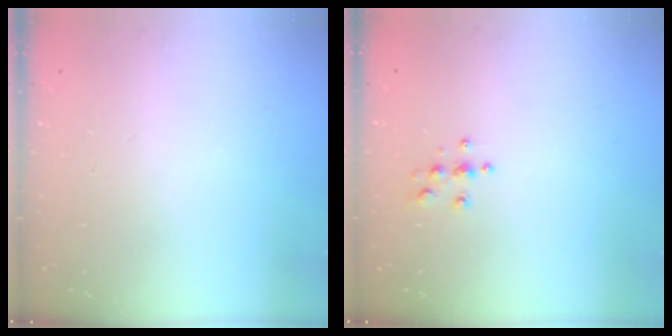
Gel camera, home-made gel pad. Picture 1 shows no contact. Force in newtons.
{"total": 4.0, "press": 3.9, "slide": 0.4}